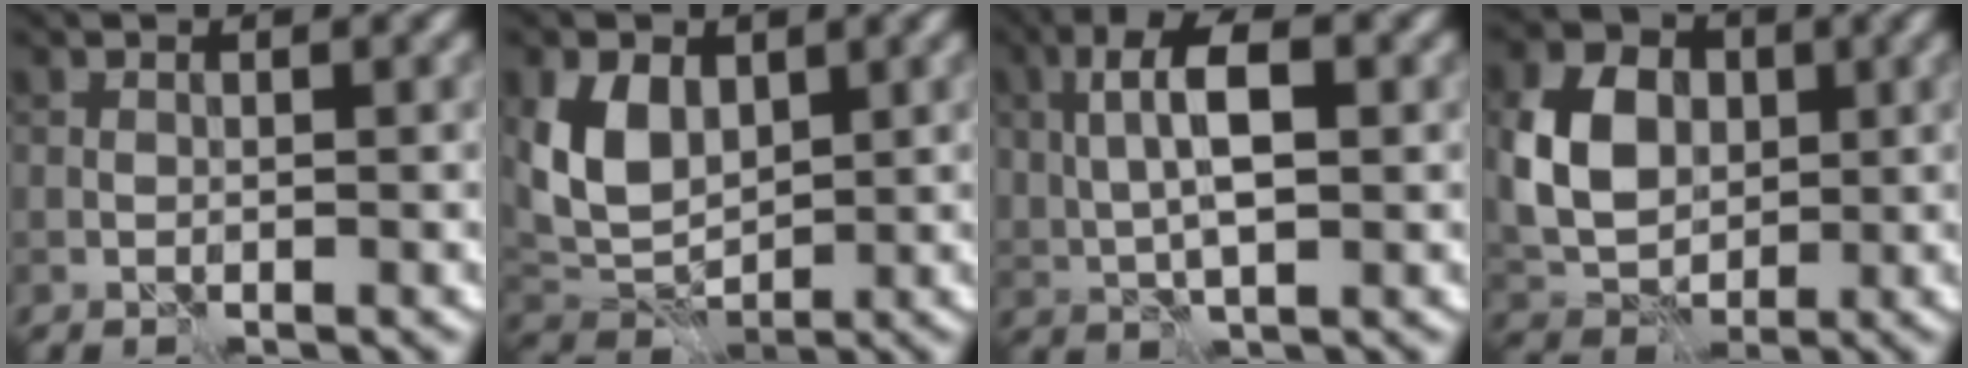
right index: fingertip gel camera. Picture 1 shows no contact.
{"total": 5.0, "force": [1.6, 3.6, 3.1], "torque": [-0.067, -0.004, 0.029]}
{"total": 5.9, "force": [1.1, 2.6, 5.1], "torque": [-0.098, 0.008, 0.019]}
{"total": 7.1, "force": [0.9, 5.5, 4.3], "torque": [-0.094, 0.007, 0.013]}